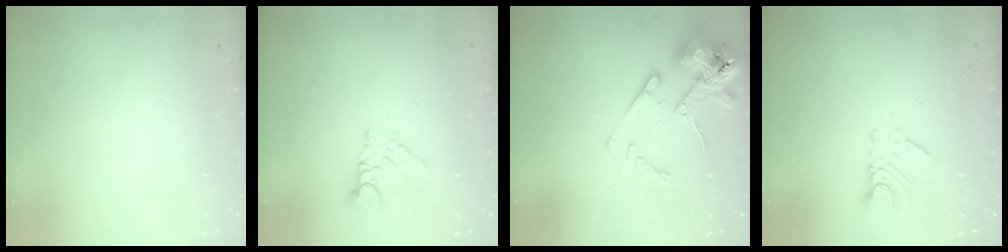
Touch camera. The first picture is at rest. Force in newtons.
{"total": 8.5, "press": 8.5, "slide": 0.7}
{"total": 14.4, "press": 14.3, "slide": 2.0}
{"total": 5.7, "press": 5.7, "slide": 0.4}